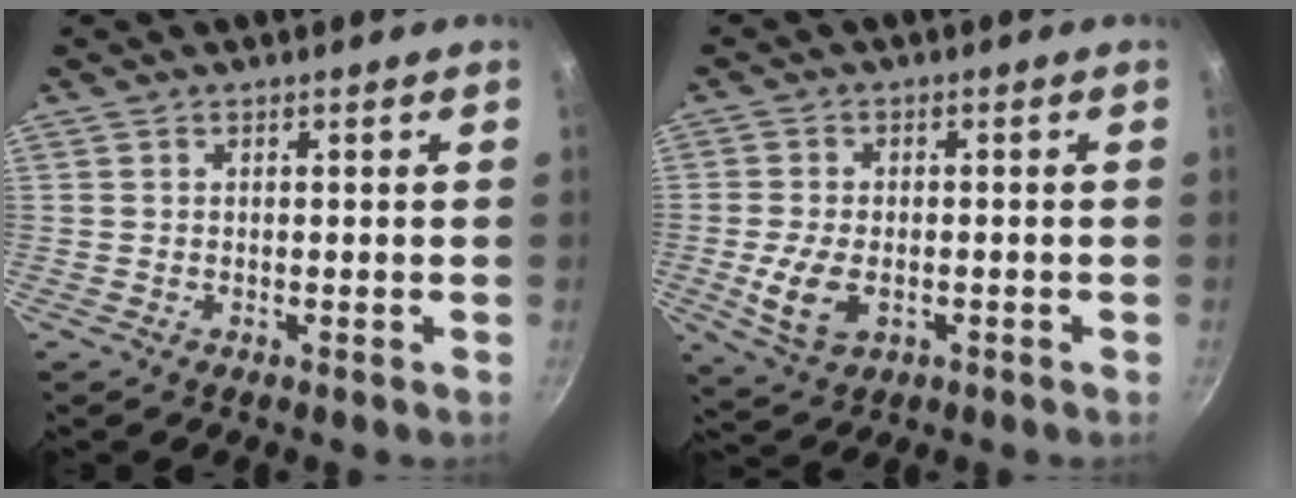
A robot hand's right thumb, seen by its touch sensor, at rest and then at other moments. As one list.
[{"total": 7.5, "force": [-1.8, 4.5, 5.7], "torque": [-0.114, 0.000, -0.029]}]